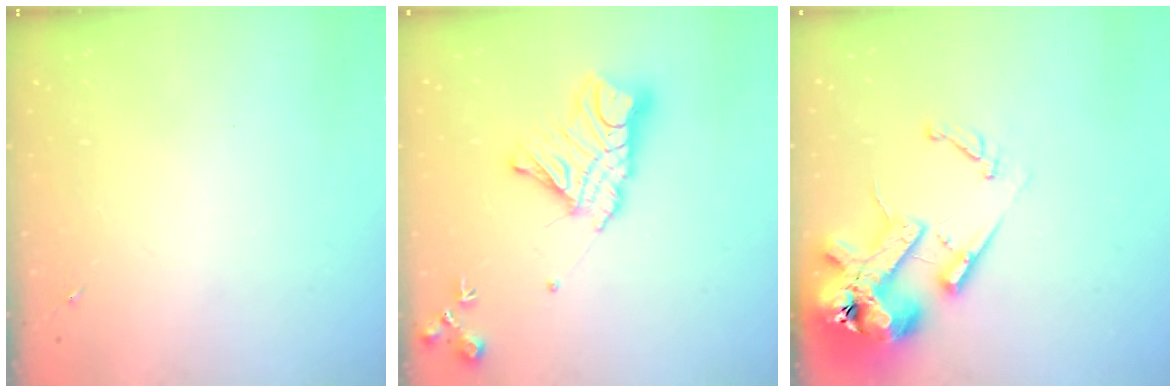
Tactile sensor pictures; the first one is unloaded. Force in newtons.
{"total": 15.8, "press": 15.7, "slide": 1.4}
{"total": 17.7, "press": 17.6, "slide": 2.4}